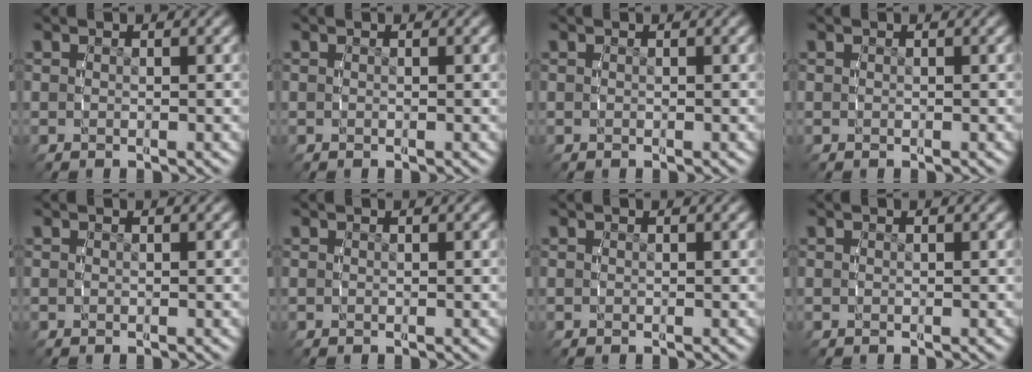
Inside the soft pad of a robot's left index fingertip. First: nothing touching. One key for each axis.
{"total": 0.0}
{"total": 0.0}
{"total": 0.0}
{"total": 0.0}
{"total": 0.0}
{"total": 0.0}
{"total": 0.0}